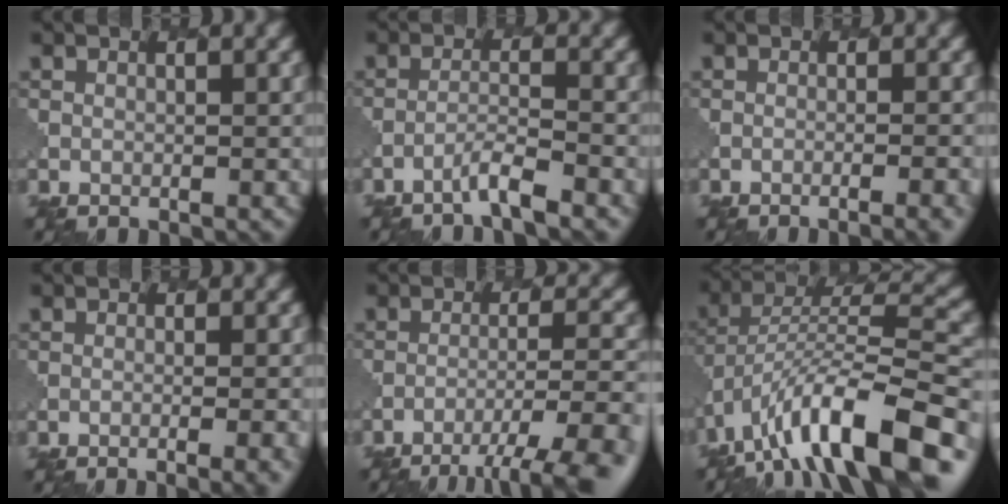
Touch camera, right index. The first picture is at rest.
{"total": 2.4, "force": [-1.9, 0.0, 1.6], "torque": [-0.027, 0.007, -0.042]}
{"total": 3.9, "force": [-2.3, 0.9, 3.0], "torque": [-0.024, 0.015, -0.032]}
{"total": 3.7, "force": [-1.8, 1.1, 3.1], "torque": [-0.023, 0.012, -0.026]}
{"total": 8.0, "force": [-5.6, 1.4, 5.5], "torque": [-0.078, -0.005, -0.072]}
{"total": 13.0, "force": [-7.2, 4.9, 9.7], "torque": [-0.158, 0.021, -0.122]}